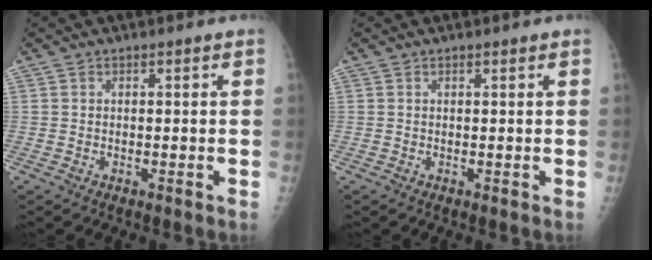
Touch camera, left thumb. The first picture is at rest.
{"total": 0.6, "force": [0.5, 0.0, 0.3], "torque": [-0.008, -0.001, 0.010]}